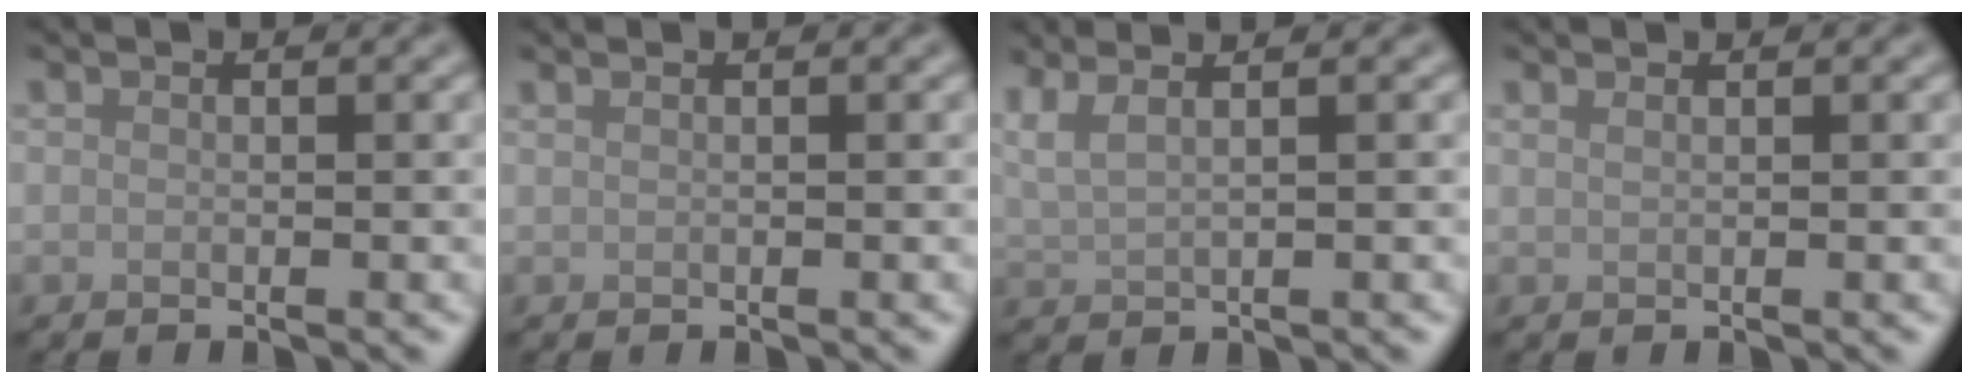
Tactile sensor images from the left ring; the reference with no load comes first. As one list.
[{"total": 1.3, "force": [0.7, 0.7, 0.8], "torque": [-0.006, -0.002, 0.001]}, {"total": 4.0, "force": [2.6, 1.4, 2.7], "torque": [-0.044, 0.028, 0.025]}, {"total": 1.4, "force": [1.0, 0.6, 0.7], "torque": [-0.002, -0.002, 0.003]}]